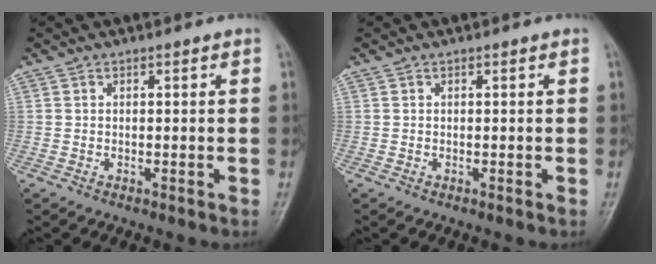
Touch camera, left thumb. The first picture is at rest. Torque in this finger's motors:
{"motor_torque": [0.01, 0.01, -0.06, -0.01, 0.00]}